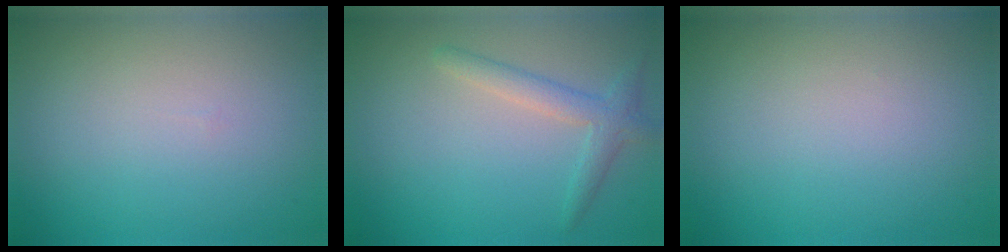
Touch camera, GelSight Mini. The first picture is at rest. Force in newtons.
{"total": 2.3, "press": 2.3, "slide": 0.1}
{"total": 0.0}